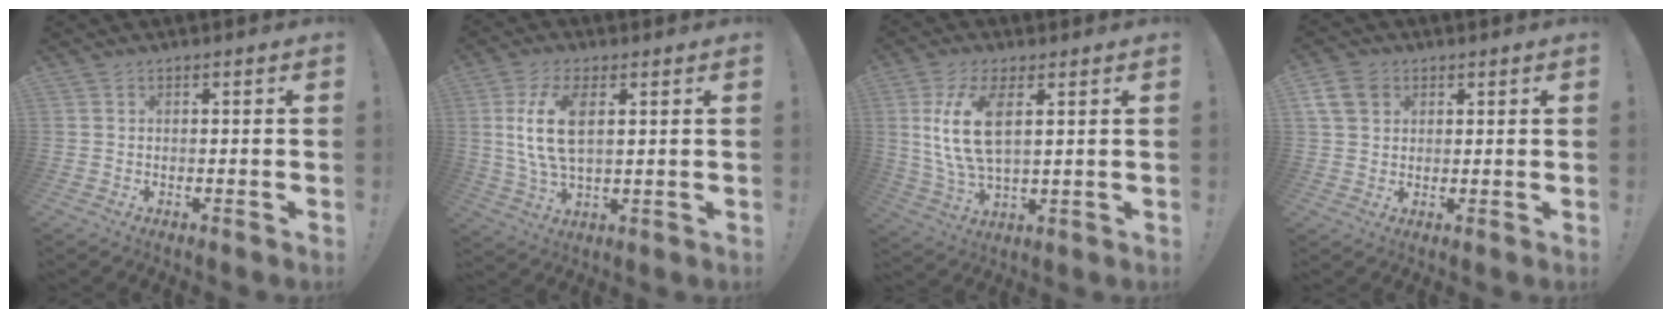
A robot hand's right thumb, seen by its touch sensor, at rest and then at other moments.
{"total": 11.7, "force": [2.5, 5.4, 10.1], "torque": [-0.199, -0.007, 0.045]}
{"total": 13.6, "force": [3.4, 6.2, 11.6], "torque": [-0.233, -0.008, 0.062]}
{"total": 8.0, "force": [3.3, 6.0, 4.1], "torque": [-0.076, -0.003, 0.069]}